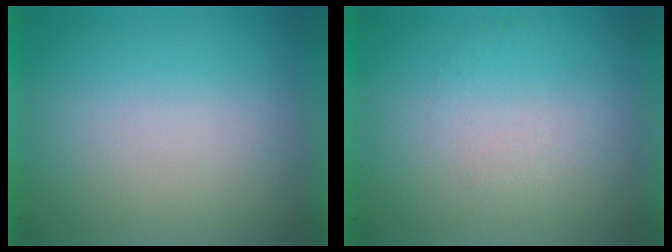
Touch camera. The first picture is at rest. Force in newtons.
{"total": 1.2}